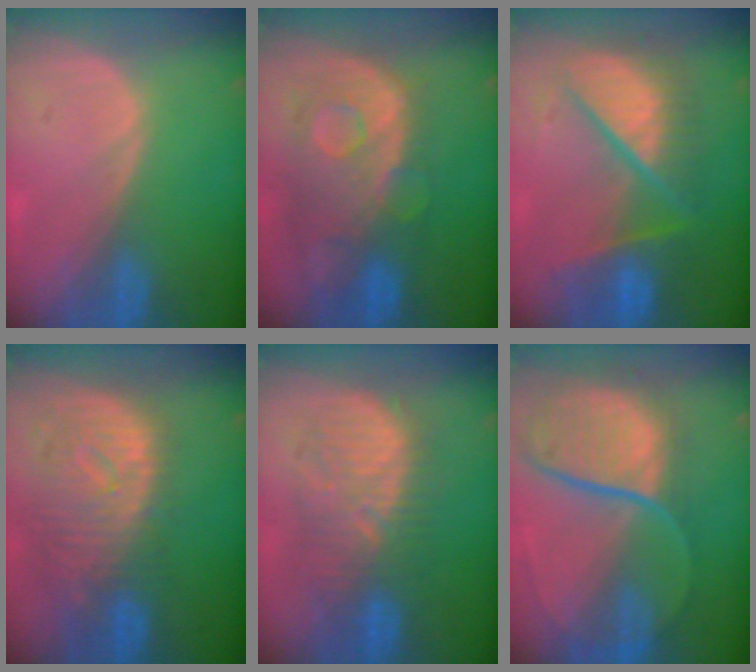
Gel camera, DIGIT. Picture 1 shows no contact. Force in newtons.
{"total": 11.2, "press": 9.8, "slide": 5.5}
{"total": 10.4, "press": 10.3, "slide": 1.3}
{"total": 11.5, "press": 9.9, "slide": 5.8}
{"total": 9.4, "press": 9.4, "slide": 1.0}
{"total": 11.8, "press": 9.8, "slide": 6.6}